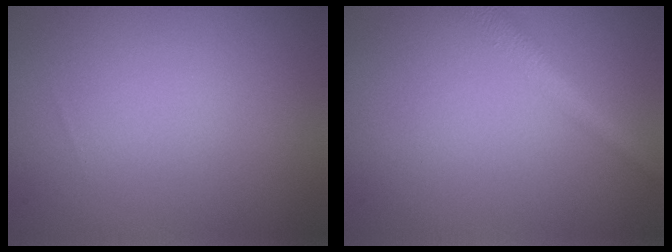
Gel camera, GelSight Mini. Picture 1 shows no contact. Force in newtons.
{"total": 2.5, "press": 2.5, "slide": 0.1}